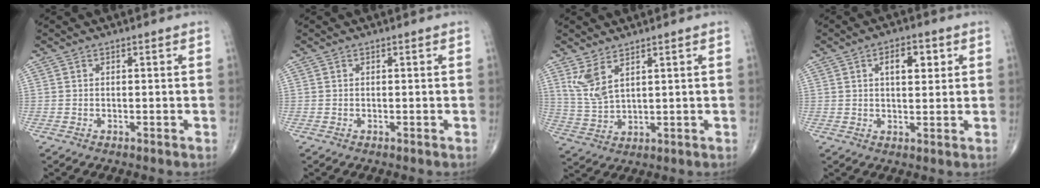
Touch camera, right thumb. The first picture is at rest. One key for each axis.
{"total": 0.0}
{"total": 6.3, "fx": 3.6, "fy": 2.4, "fz": 4.6, "tx": -0.098, "ty": -0.019, "tz": 0.087}
{"total": 6.0, "fx": 2.1, "fy": 3.0, "fz": 4.8, "tx": -0.057, "ty": -0.003, "tz": 0.032}